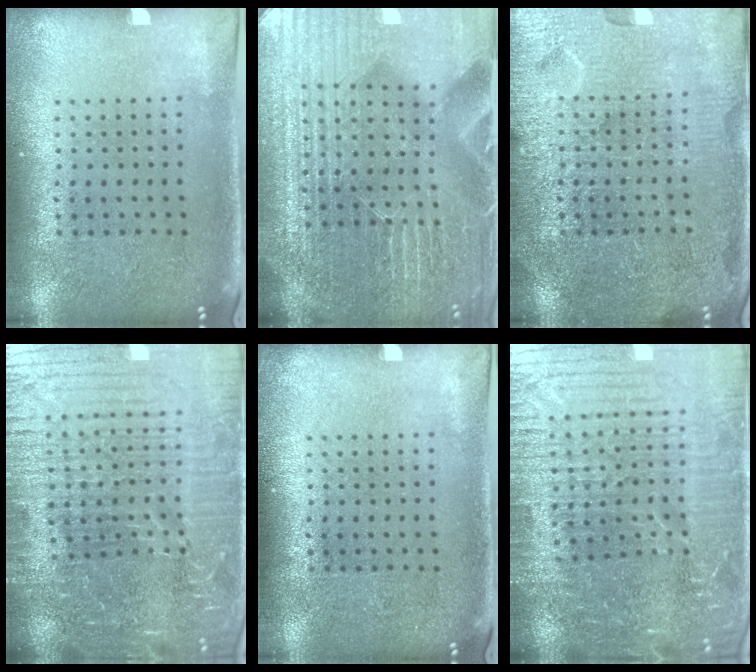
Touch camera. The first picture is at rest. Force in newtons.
{"total": 5.8, "press": 5.3, "slide": 2.4}
{"total": 4.0, "press": 3.9, "slide": 0.5}
{"total": 6.9, "press": 6.0, "slide": 3.4}
{"total": 0.0}
{"total": 5.5, "press": 5.0, "slide": 2.2}